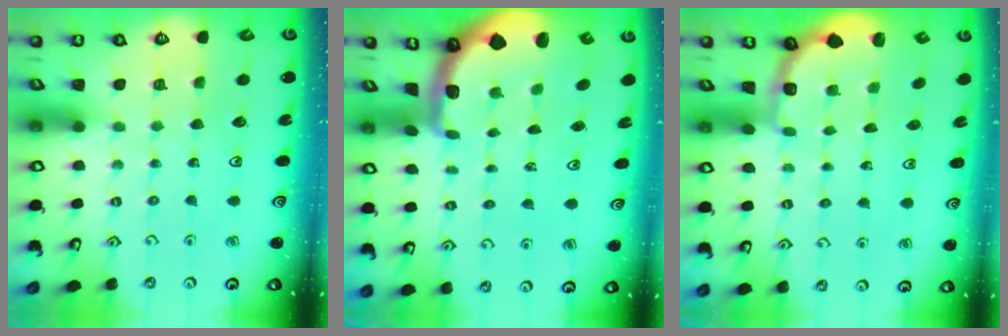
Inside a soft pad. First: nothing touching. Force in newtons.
{"total": 1.8, "press": 1.7, "slide": 0.4}
{"total": 1.9, "press": 1.8, "slide": 0.7}